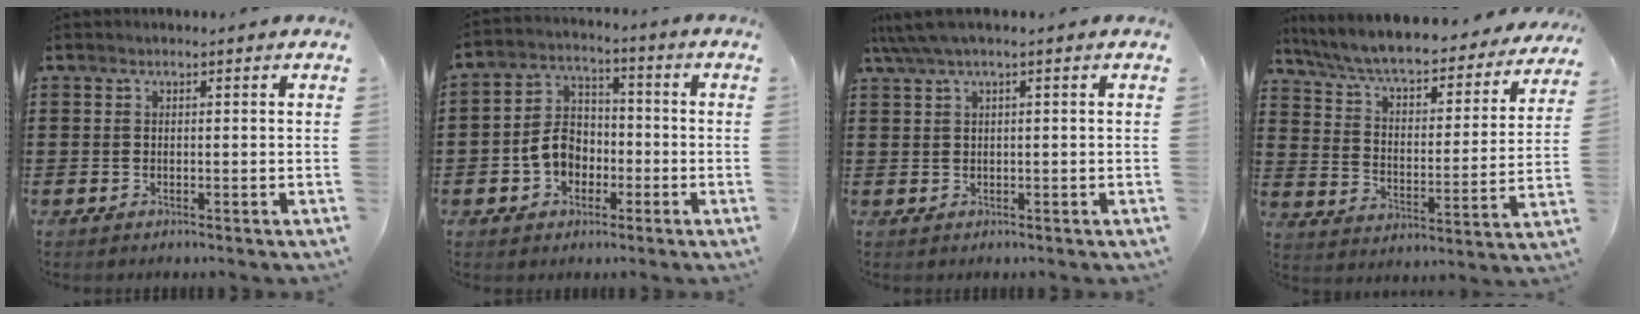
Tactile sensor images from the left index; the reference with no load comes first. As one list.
[{"total": 6.6, "force": [-2.1, 5.2, 3.4], "torque": [-0.090, 0.012, -0.047]}, {"total": 2.3, "force": [0.6, 0.2, 2.2], "torque": [-0.050, -0.003, 0.008]}, {"total": 6.7, "force": [6.1, 0.5, 2.8], "torque": [-0.082, -0.044, 0.099]}]